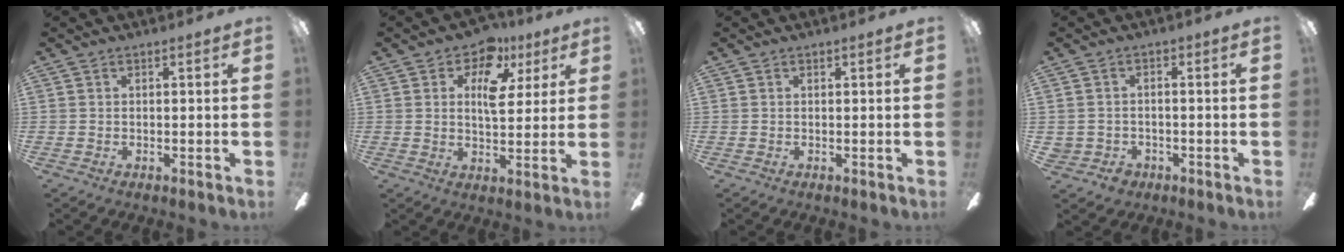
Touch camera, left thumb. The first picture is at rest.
{"total": 11.0, "force": [5.1, 6.3, 7.4], "torque": [-0.100, -0.010, 0.086]}
{"total": 0.0}
{"total": 3.2, "force": [-0.9, 3.0, 0.4], "torque": [-0.011, 0.008, -0.017]}